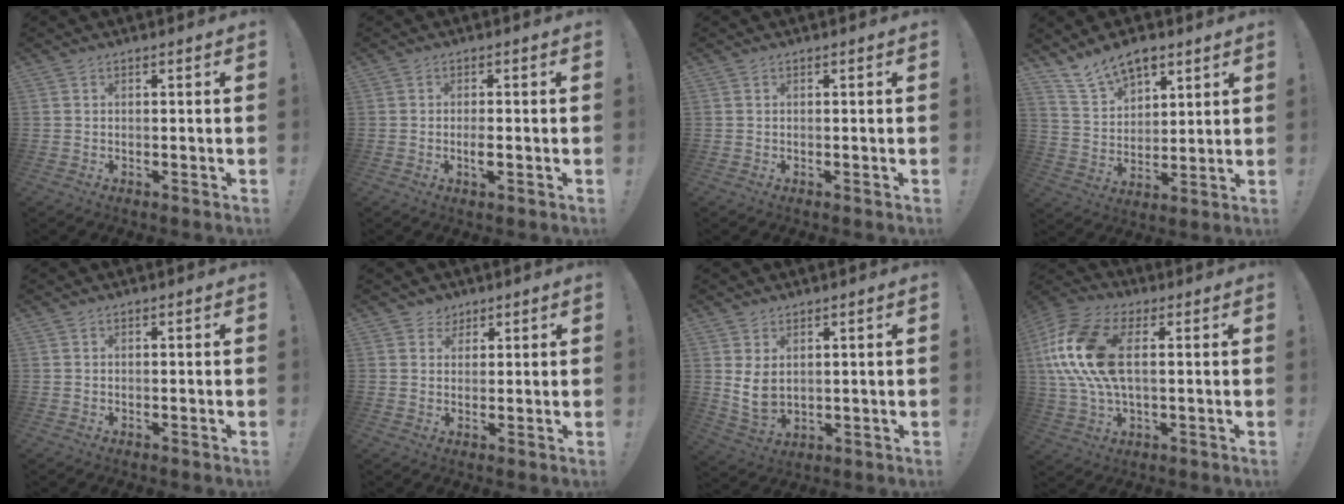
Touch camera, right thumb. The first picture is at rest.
{"total": 2.6, "force": [-0.9, 0.5, 2.3], "torque": [-0.040, -0.007, -0.020]}
{"total": 0.0}
{"total": 11.5, "force": [8.4, 6.4, 4.7], "torque": [-0.082, -0.048, 0.162]}
{"total": 0.0}
{"total": 3.5, "force": [2.1, 2.8, 0.3], "torque": [-0.002, -0.010, 0.039]}
{"total": 6.5, "force": [2.2, 4.0, 4.7], "torque": [-0.078, -0.019, 0.043]}
{"total": 18.6, "force": [3.0, 10.1, 15.4], "torque": [-0.303, -0.003, 0.054]}